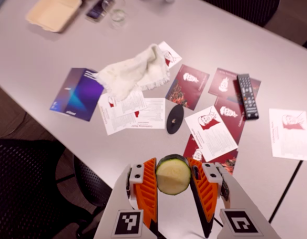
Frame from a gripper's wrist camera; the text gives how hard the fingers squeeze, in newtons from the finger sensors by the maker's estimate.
{"total": 12.3, "left": 12.6, "right": 12.1}